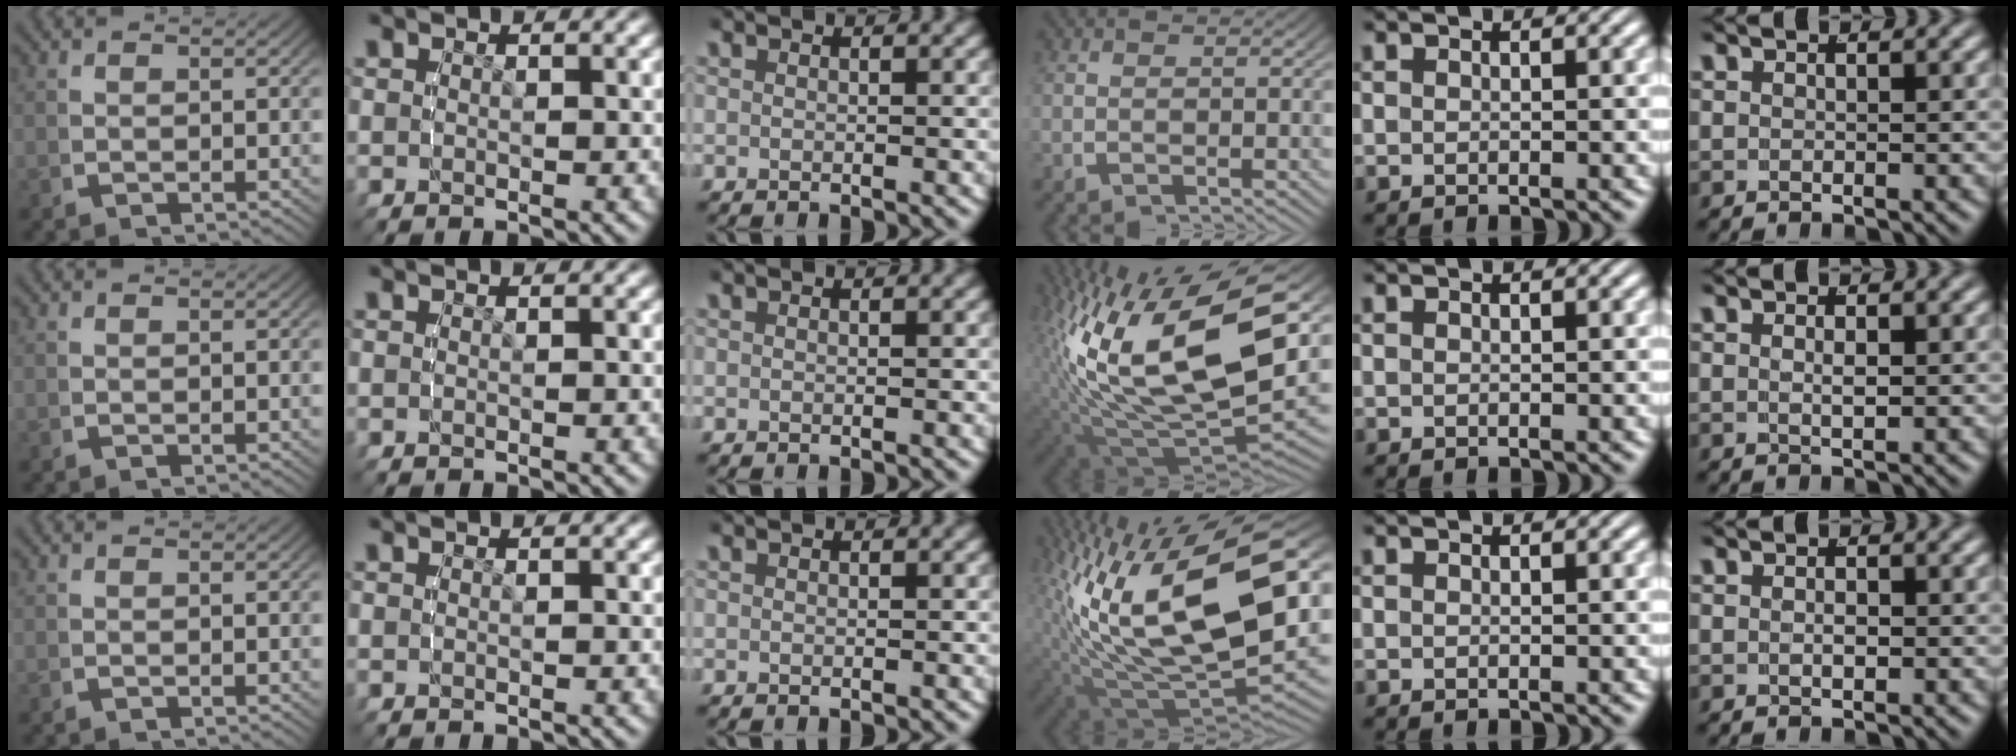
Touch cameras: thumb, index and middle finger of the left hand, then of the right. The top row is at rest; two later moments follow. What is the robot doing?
{"motion": "lift_and_place", "object": "tape"}